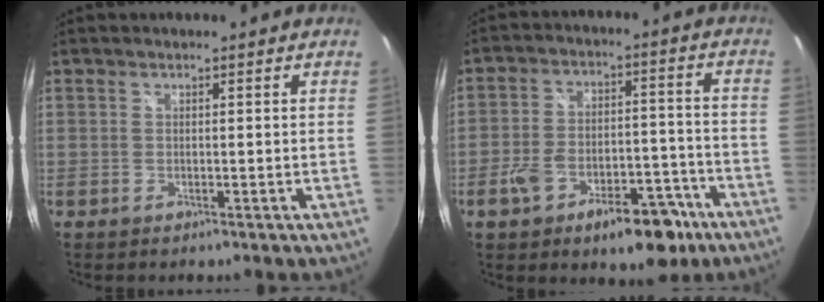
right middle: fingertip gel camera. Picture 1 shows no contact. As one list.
[{"total": 14.6, "force": [-8.5, 6.8, 9.7], "torque": [-0.169, 0.011, -0.122]}]